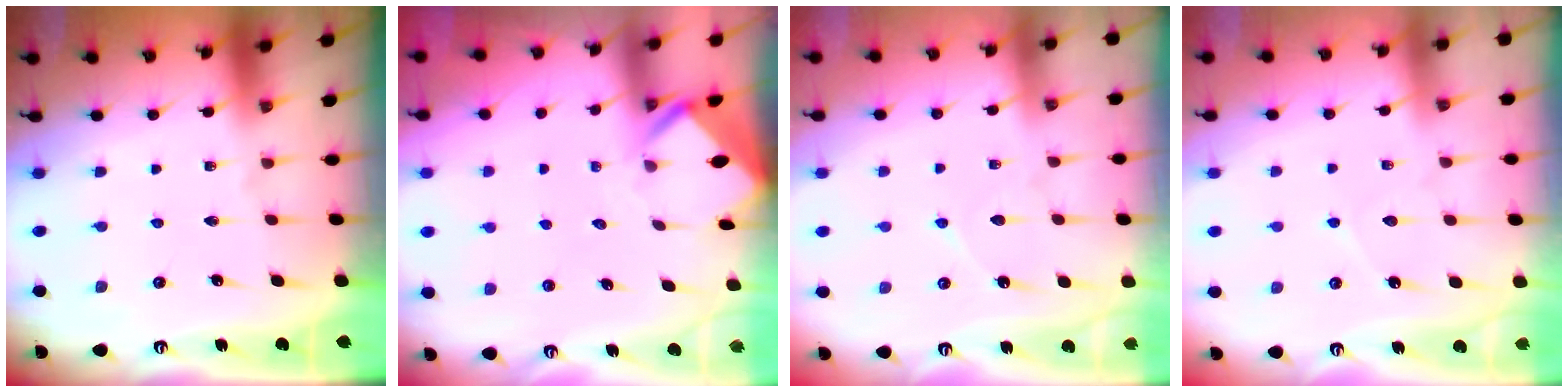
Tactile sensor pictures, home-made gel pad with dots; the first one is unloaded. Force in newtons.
{"total": 2.7, "press": 2.6, "slide": 0.3}
{"total": 5.6, "press": 5.5, "slide": 0.6}
{"total": 4.5, "press": 4.5, "slide": 0.3}